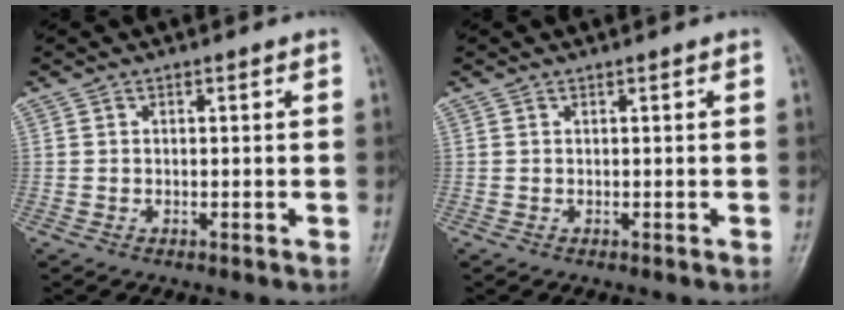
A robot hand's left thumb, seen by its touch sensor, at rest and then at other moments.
{"total": 0.0}